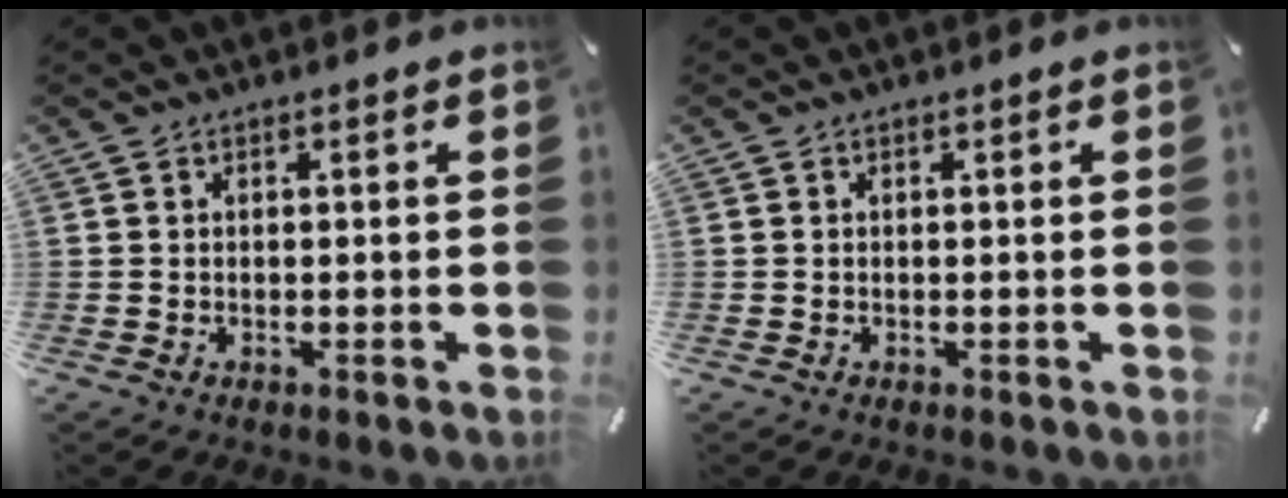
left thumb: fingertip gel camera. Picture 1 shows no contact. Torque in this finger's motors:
{"motor_torque": [0.07, 0.09, -0.05, 0.04, 0.00]}